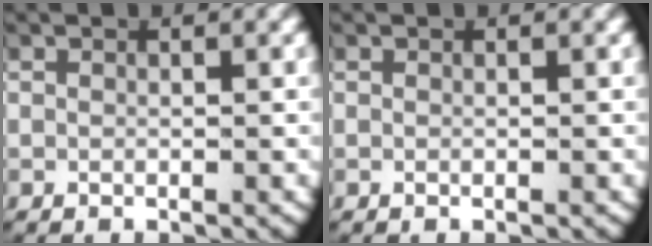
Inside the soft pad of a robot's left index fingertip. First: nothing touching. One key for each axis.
{"total": 0.0}